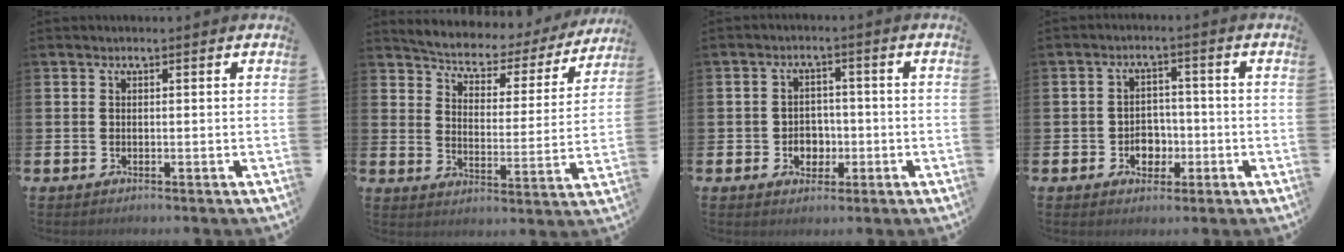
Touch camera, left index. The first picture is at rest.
{"total": 4.7, "force": [4.4, 1.6, 0.6], "torque": [-0.042, -0.038, 0.068]}
{"total": 3.2, "force": [-0.9, 2.8, 1.3], "torque": [-0.020, -0.001, -0.025]}
{"total": 3.5, "force": [-1.2, 2.9, 1.5], "torque": [-0.024, -0.001, -0.031]}